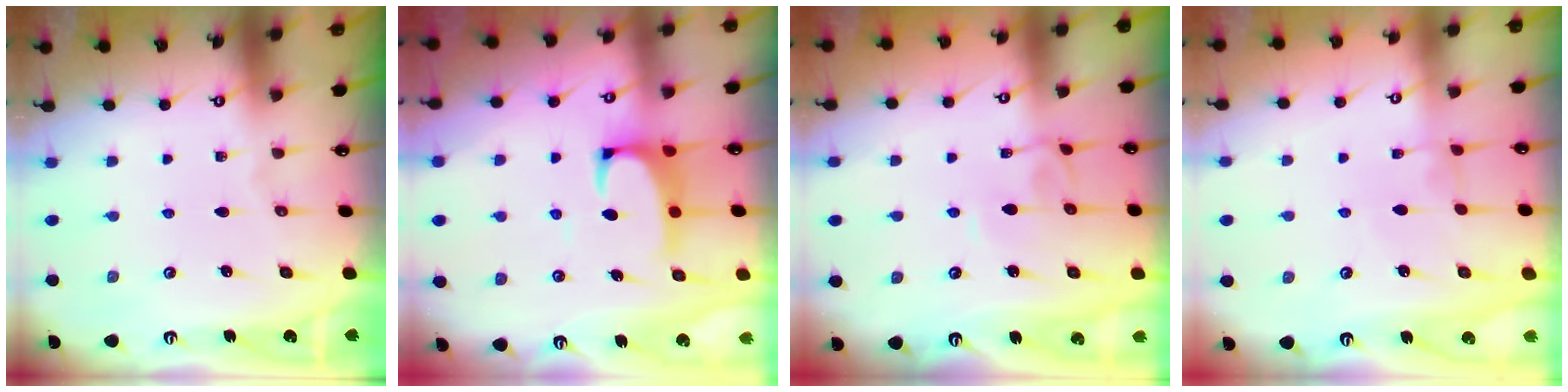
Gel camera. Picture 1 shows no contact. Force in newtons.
{"total": 2.5, "press": 2.2, "slide": 1.1}
{"total": 3.4, "press": 3.4, "slide": 0.1}
{"total": 2.4, "press": 2.4, "slide": 0.3}